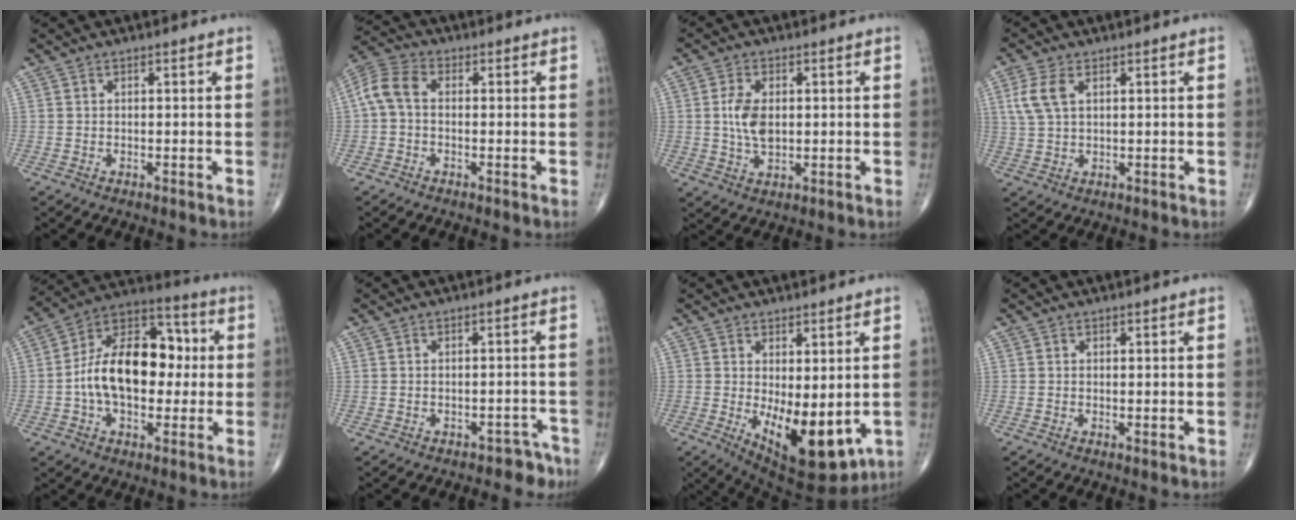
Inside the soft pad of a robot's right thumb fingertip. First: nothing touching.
{"total": 6.3, "force": [-0.2, 4.1, 4.8], "torque": [-0.098, 0.020, -0.015]}
{"total": 6.4, "force": [0.5, 3.7, 5.2], "torque": [-0.100, -0.004, 0.012]}
{"total": 5.6, "force": [1.9, 3.0, 4.3], "torque": [-0.105, 0.007, 0.042]}
{"total": 19.1, "force": [0.0, 11.8, 15.0], "torque": [-0.219, 0.036, -0.007]}
{"total": 3.6, "force": [-2.8, 2.2, 0.7], "torque": [0.005, 0.031, -0.032]}
{"total": 13.6, "force": [-2.1, 6.1, 12.0], "torque": [-0.170, -0.028, -0.008]}
{"total": 0.6, "force": [0.1, 0.2, 0.6], "torque": [-0.013, -0.005, 0.002]}